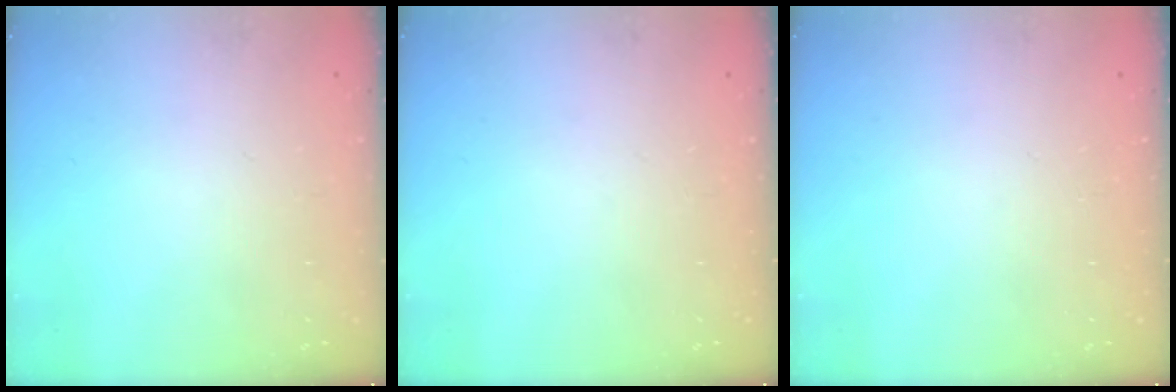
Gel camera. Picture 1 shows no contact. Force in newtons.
{"total": 0.0}
{"total": 0.0}